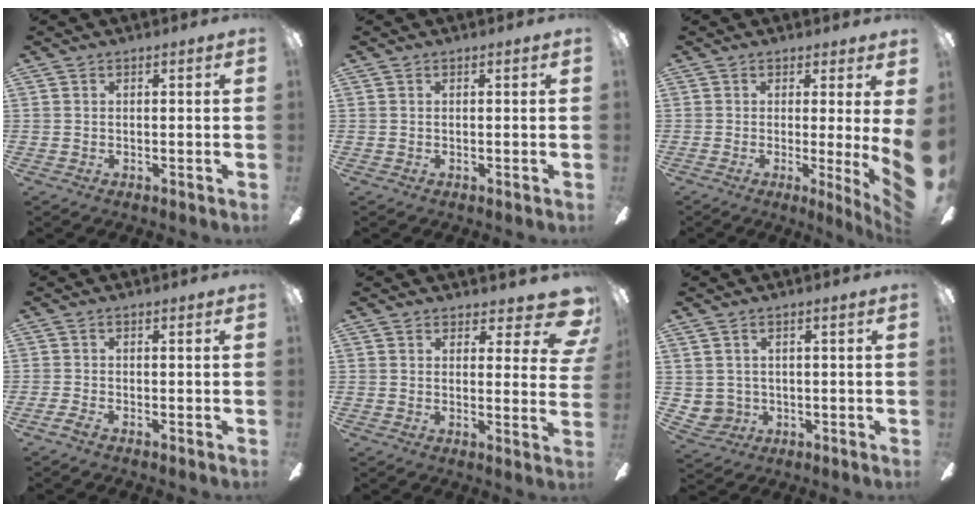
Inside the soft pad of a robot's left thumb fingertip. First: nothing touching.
{"total": 0.0}
{"total": 5.9, "force": [0.7, 0.0, 5.8], "torque": [-0.080, -0.032, 0.016]}
{"total": 1.9, "force": [-1.0, 0.2, 1.6], "torque": [-0.025, 0.001, -0.017]}
{"total": 8.0, "force": [4.8, 3.3, 5.5], "torque": [-0.050, -0.034, 0.085]}
{"total": 3.3, "force": [0.9, 3.1, 0.7], "torque": [-0.030, 0.001, 0.016]}